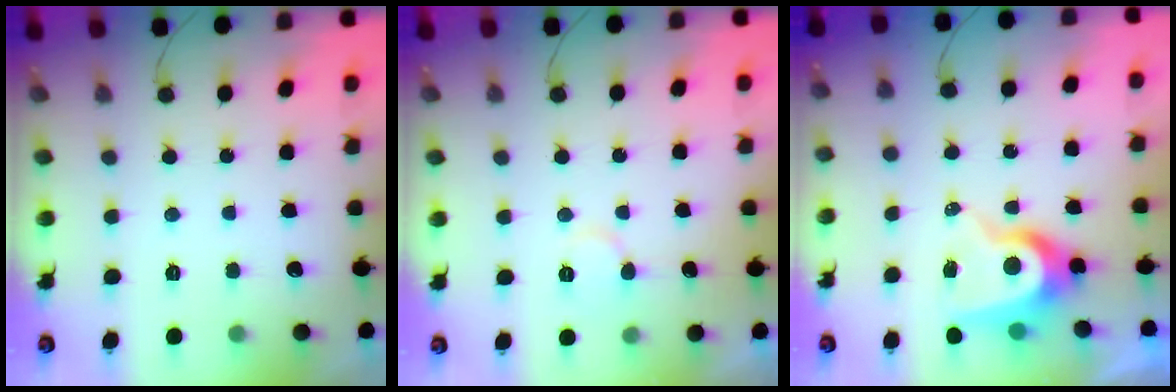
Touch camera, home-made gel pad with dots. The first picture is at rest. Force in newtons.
{"total": 4.6, "press": 4.6, "slide": 0.6}
{"total": 8.6, "press": 8.5, "slide": 0.9}